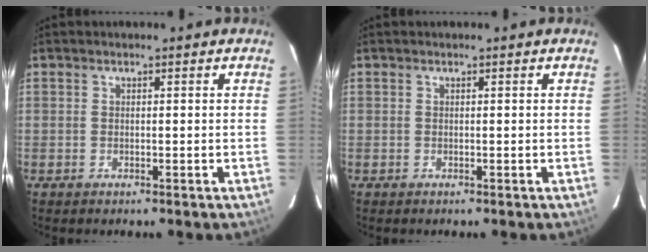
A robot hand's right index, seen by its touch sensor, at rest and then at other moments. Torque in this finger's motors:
{"motor_torque": [0.00, 0.00, 0.05, 0.00]}